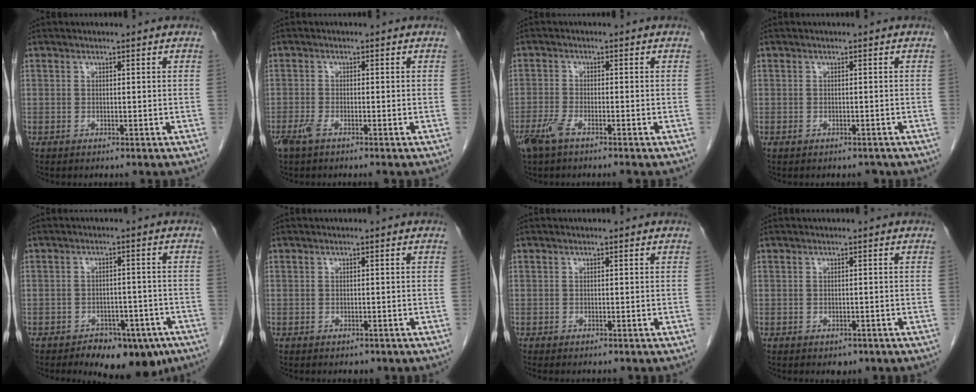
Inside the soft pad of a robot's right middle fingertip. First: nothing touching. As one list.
[{"total": 2.2, "force": [-1.5, 0.5, 1.6], "torque": [-0.037, -0.004, -0.032]}, {"total": 3.6, "force": [-2.5, 0.6, 2.5], "torque": [-0.058, -0.006, -0.054]}, {"total": 1.2, "force": [-0.8, 0.7, 0.5], "torque": [-0.009, 0.002, -0.006]}, {"total": 9.6, "force": [-6.7, 4.7, 5.0], "torque": [-0.046, 0.010, -0.094]}, {"total": 1.1, "force": [-0.7, 0.7, 0.4], "torque": [-0.008, 0.000, -0.005]}, {"total": 0.8, "force": [-0.7, 0.2, 0.3], "torque": [-0.003, -0.001, -0.010]}, {"total": 1.7, "force": [-1.0, 1.1, 0.7], "torque": [-0.009, 0.001, -0.005]}]